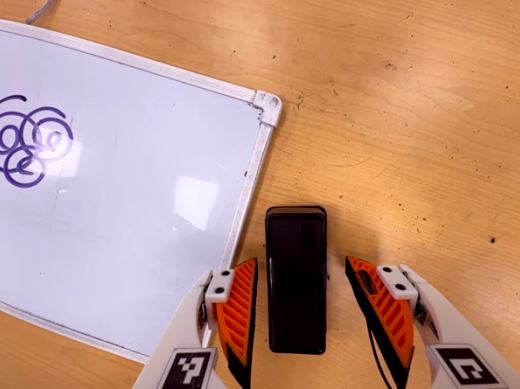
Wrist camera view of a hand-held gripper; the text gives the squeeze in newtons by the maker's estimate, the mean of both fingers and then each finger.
{"total": 0.0}